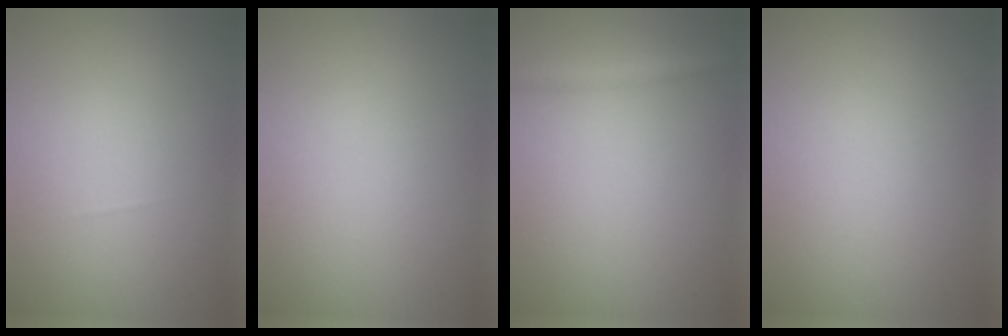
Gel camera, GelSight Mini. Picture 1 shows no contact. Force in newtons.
{"total": 0.0}
{"total": 1.6, "press": 1.6, "slide": 0.0}
{"total": 0.0}